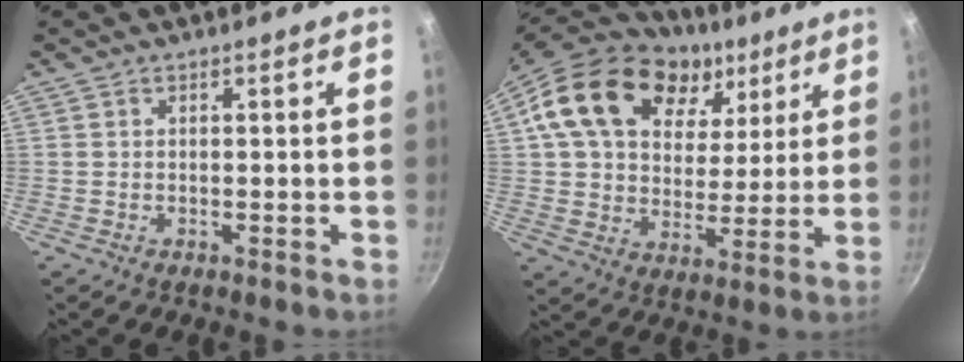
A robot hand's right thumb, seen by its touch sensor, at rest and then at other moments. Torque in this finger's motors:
{"motor_torque": [0.02, 1.47, 0.56, -0.27, 0.26]}